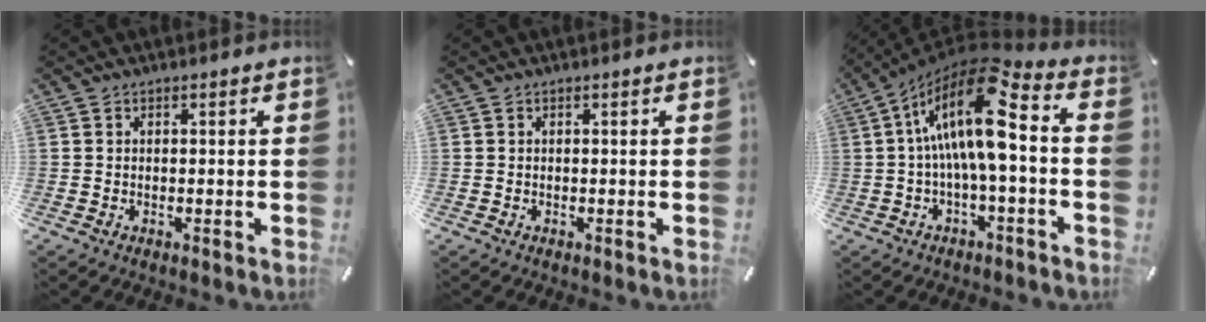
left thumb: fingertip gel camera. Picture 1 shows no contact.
{"total": 0.0}
{"total": 18.2, "force": [1.7, 6.7, 16.8], "torque": [-0.321, -0.010, 0.021]}